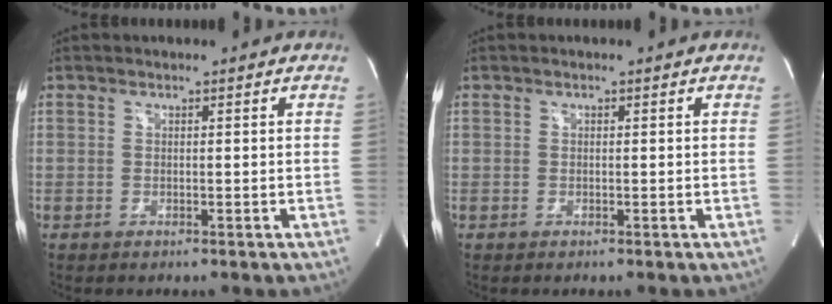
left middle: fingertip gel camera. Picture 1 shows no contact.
{"total": 0.0}